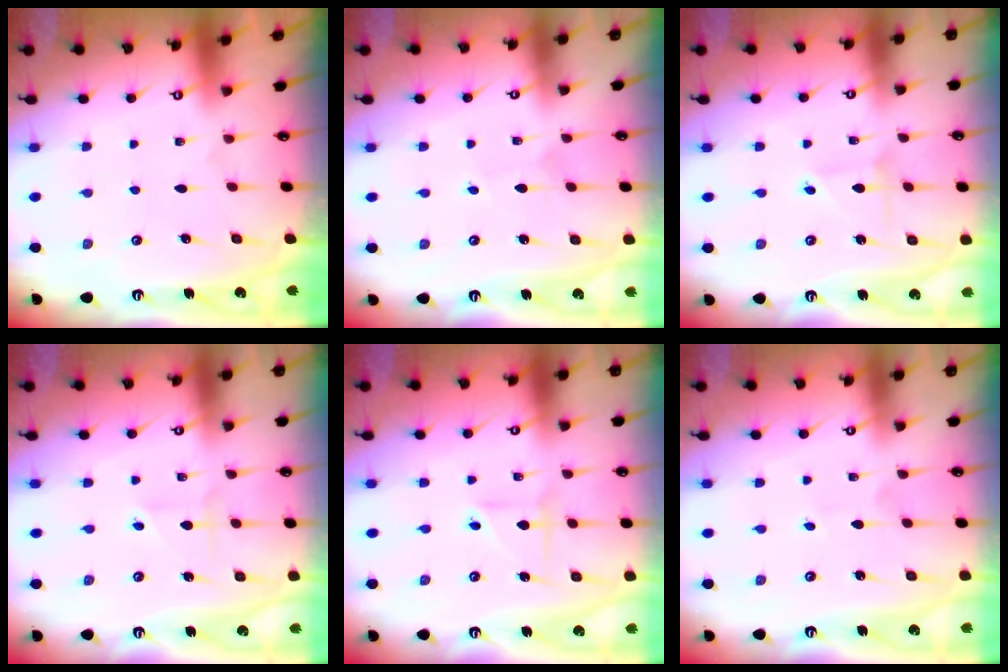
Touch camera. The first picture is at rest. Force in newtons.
{"total": 1.8, "press": 1.8, "slide": 0.2}
{"total": 1.9, "press": 1.9, "slide": 0.3}
{"total": 1.8, "press": 1.8, "slide": 0.1}
{"total": 2.1, "press": 2.0, "slide": 0.5}
{"total": 1.0, "press": 1.0, "slide": 0.0}